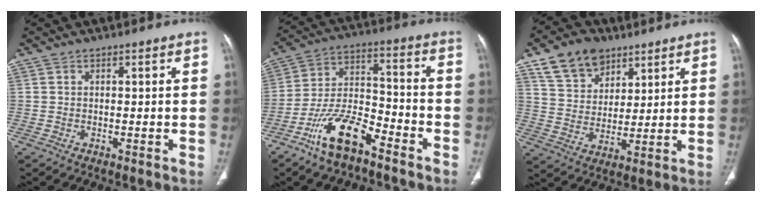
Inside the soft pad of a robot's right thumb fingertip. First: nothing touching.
{"total": 13.2, "force": [-8.7, 5.1, 8.5], "torque": [-0.161, 0.063, -0.165]}
{"total": 12.0, "force": [7.5, 7.9, 5.1], "torque": [-0.068, -0.024, 0.140]}